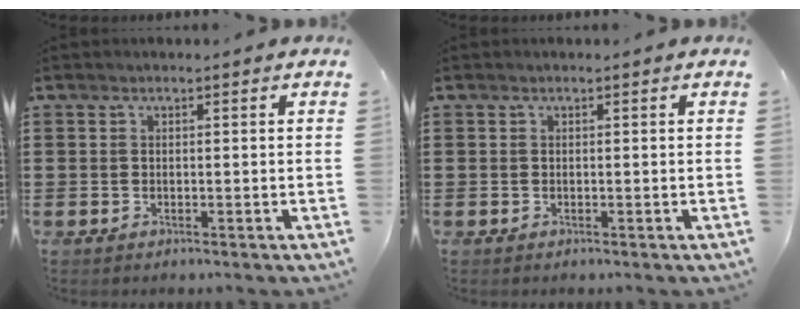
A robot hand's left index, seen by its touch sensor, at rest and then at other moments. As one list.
[{"total": 0.0}]